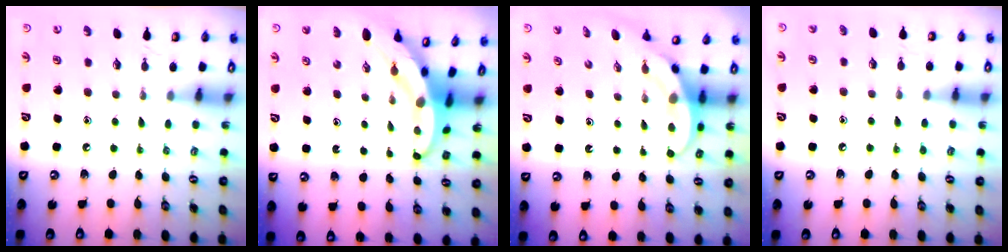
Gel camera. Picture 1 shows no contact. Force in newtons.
{"total": 5.4, "press": 5.4, "slide": 0.5}
{"total": 3.7, "press": 3.7, "slide": 0.8}
{"total": 3.1, "press": 3.1, "slide": 0.4}